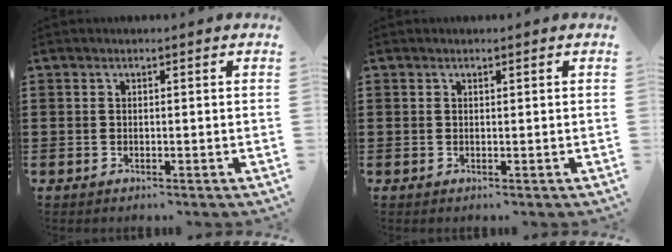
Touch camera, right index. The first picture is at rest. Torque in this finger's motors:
{"motor_torque": [-0.15, 0.04, 0.02, -0.01]}